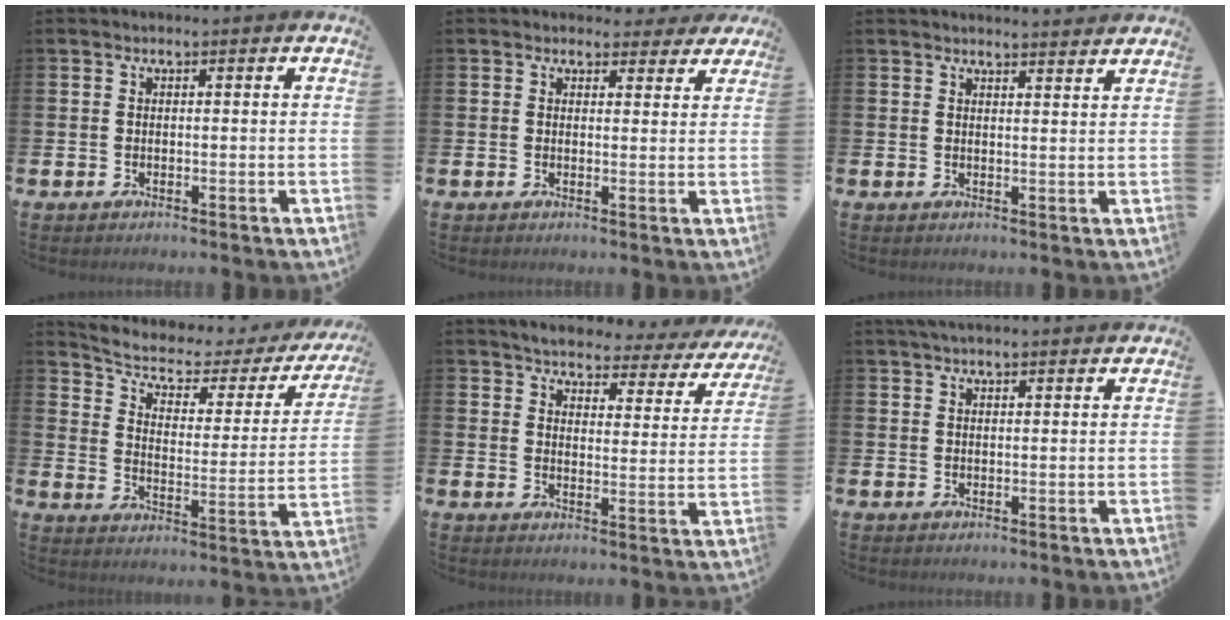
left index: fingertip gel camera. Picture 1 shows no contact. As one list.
[{"total": 2.6, "force": [2.2, 1.2, 0.2], "torque": [0.006, -0.012, 0.036]}, {"total": 2.6, "force": [2.6, -0.2, -0.2], "torque": [0.006, -0.021, 0.046]}, {"total": 4.9, "force": [3.6, 2.1, 2.4], "torque": [-0.076, -0.028, 0.052]}, {"total": 3.5, "force": [3.3, 0.7, 0.8], "torque": [-0.034, -0.033, 0.048]}, {"total": 2.2, "force": [2.1, 0.2, 0.8], "torque": [-0.019, 0.001, 0.038]}]